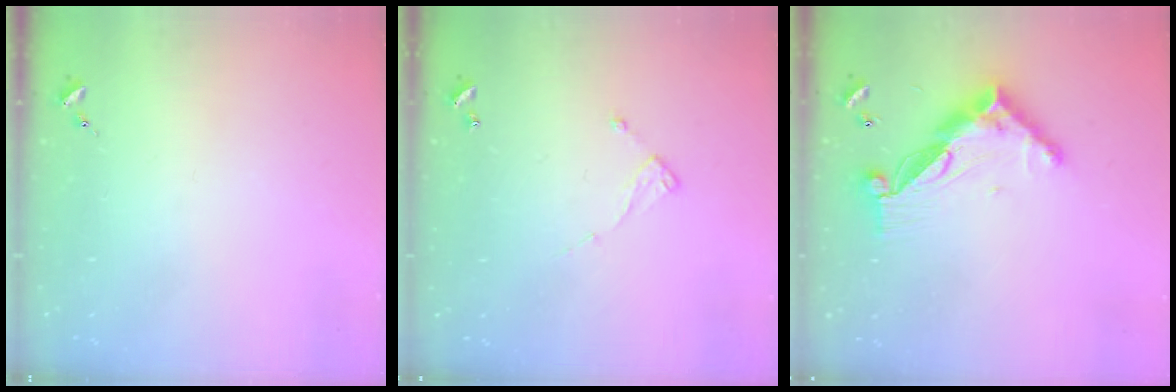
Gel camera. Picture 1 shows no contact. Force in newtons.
{"total": 6.4, "press": 6.4, "slide": 0.4}
{"total": 13.7, "press": 13.6, "slide": 1.0}